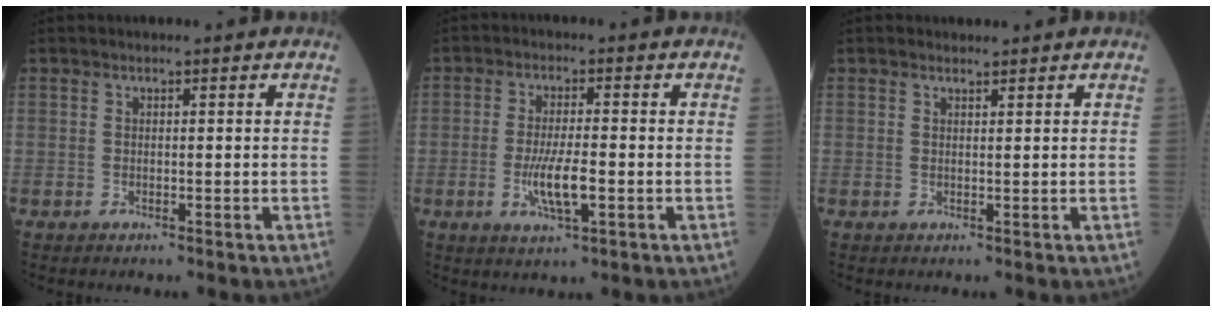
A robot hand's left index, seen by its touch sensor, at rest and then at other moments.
{"total": 5.9, "force": [-1.6, 1.1, 5.6], "torque": [-0.116, -0.009, -0.027]}
{"total": 0.7, "force": [0.7, 0.2, 0.0], "torque": [-0.011, -0.001, 0.012]}